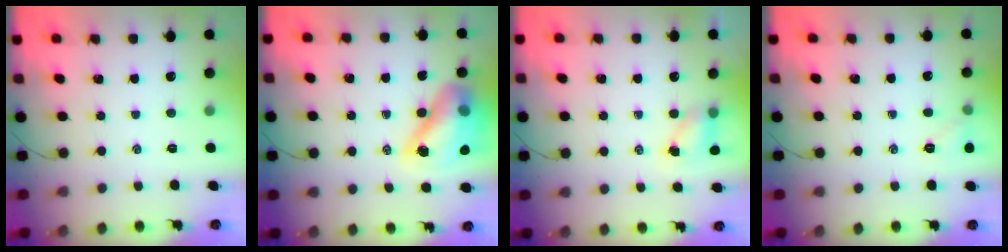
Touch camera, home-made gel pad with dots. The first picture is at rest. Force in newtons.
{"total": 15.8, "press": 15.2, "slide": 4.3}
{"total": 4.8, "press": 4.8, "slide": 0.7}
{"total": 5.6, "press": 5.4, "slide": 1.4}